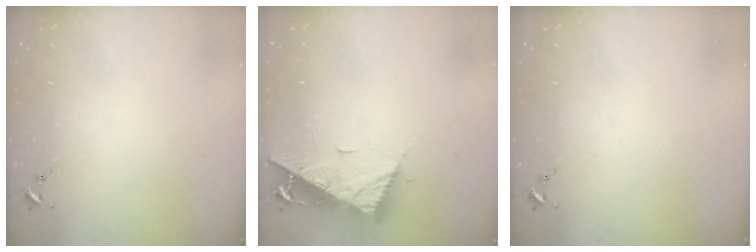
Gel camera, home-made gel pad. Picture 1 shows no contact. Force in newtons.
{"total": 11.7, "press": 11.6, "slide": 0.9}
{"total": 0.0}